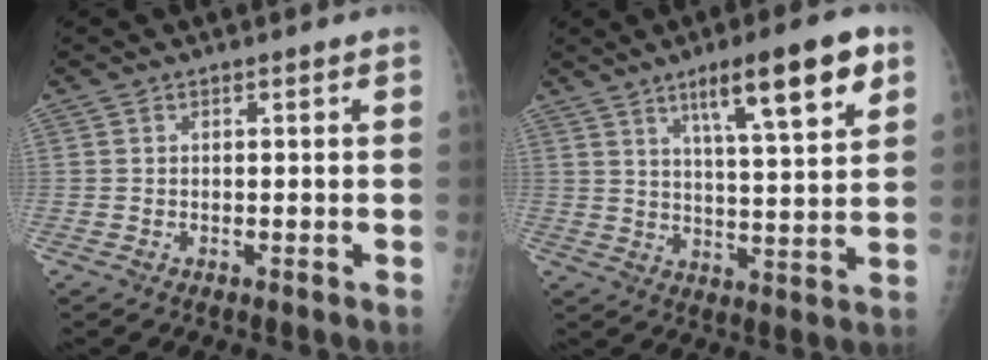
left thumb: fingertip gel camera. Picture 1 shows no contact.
{"total": 14.0, "force": [7.5, 2.5, 11.6], "torque": [-0.166, -0.028, 0.115]}